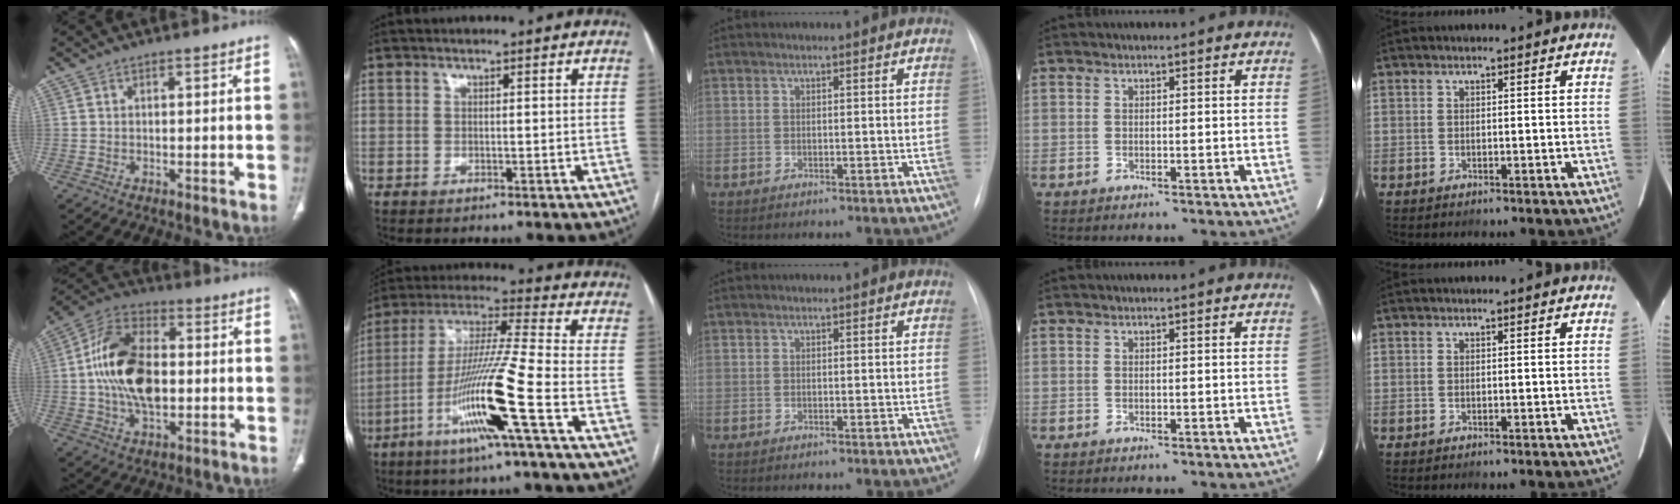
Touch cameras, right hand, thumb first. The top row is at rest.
{"thumb": {"total": 17.4, "force": [-0.1, 10.4, 14.0], "torque": [-0.250, 0.022, -0.005]}, "index": {"total": 15.2, "force": [-6.2, -1.7, 13.8], "torque": [-0.277, -0.014, -0.118]}}